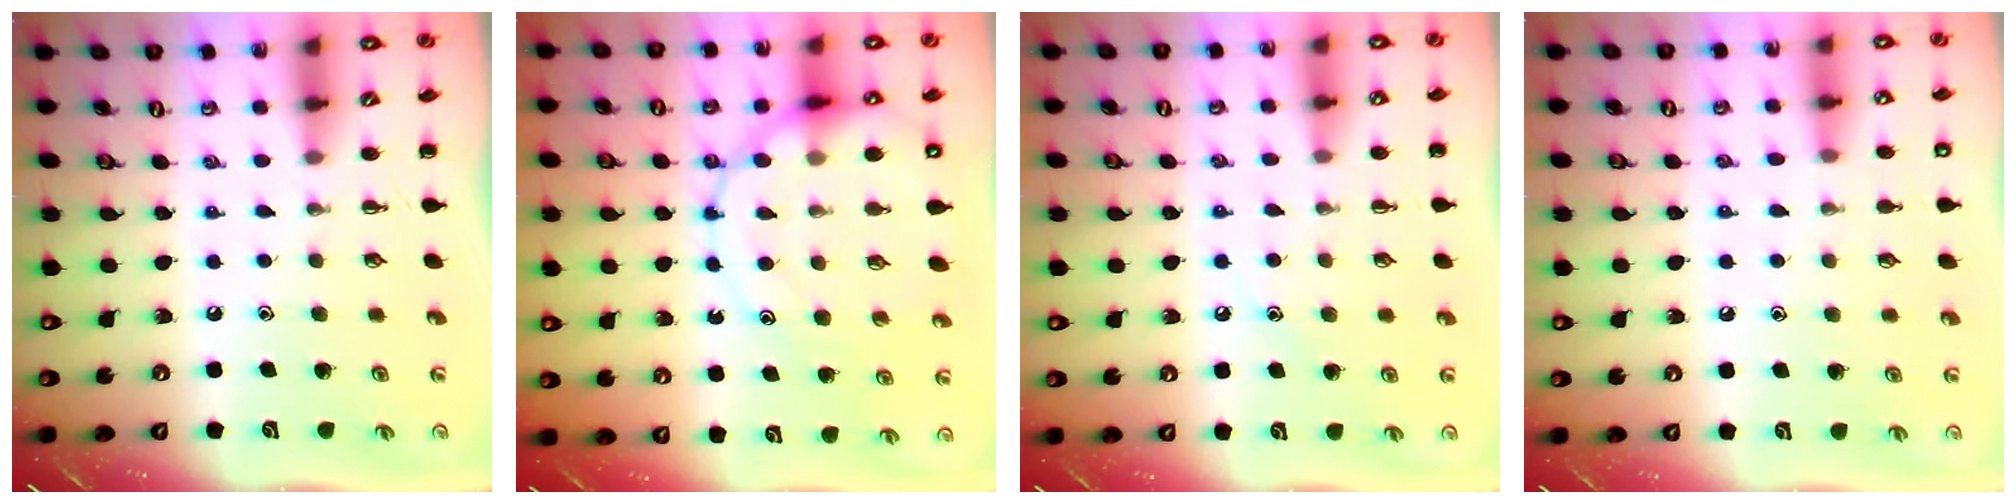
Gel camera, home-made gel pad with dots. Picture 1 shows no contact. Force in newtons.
{"total": 15.1, "press": 14.9, "slide": 2.3}
{"total": 8.4, "press": 8.2, "slide": 1.9}
{"total": 7.1, "press": 6.8, "slide": 2.2}